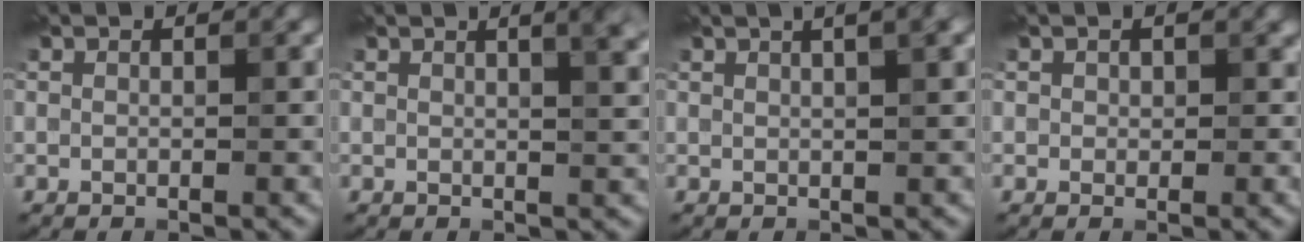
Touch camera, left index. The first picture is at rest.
{"total": 5.2, "force": [2.4, 2.1, 4.1], "torque": [-0.023, 0.023, 0.012]}
{"total": 6.0, "force": [3.1, 2.6, 4.5], "torque": [-0.022, 0.042, 0.008]}
{"total": 1.0, "force": [0.4, 0.9, 0.3], "torque": [-0.003, -0.004, 0.005]}